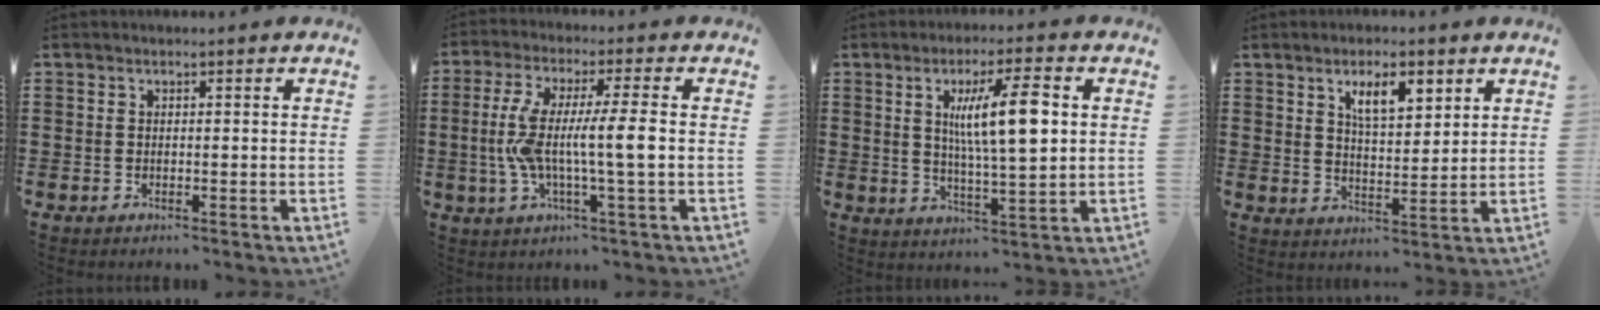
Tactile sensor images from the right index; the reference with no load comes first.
{"total": 9.3, "force": [-1.0, 0.8, 9.2], "torque": [-0.191, -0.013, -0.028]}
{"total": 10.0, "force": [2.3, 2.1, 9.5], "torque": [-0.176, 0.004, 0.034]}
{"total": 6.0, "force": [3.3, 2.2, 4.5], "torque": [-0.081, 0.001, 0.052]}